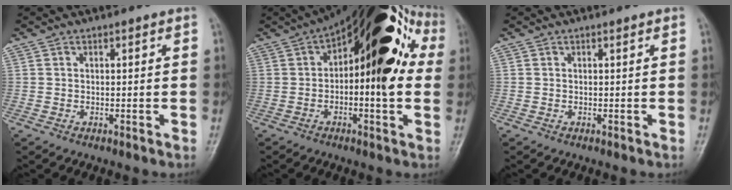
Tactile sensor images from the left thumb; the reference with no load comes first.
{"total": 24.2, "force": [4.4, 10.2, 21.5], "torque": [-0.287, 0.042, 0.053]}
{"total": 0.0}